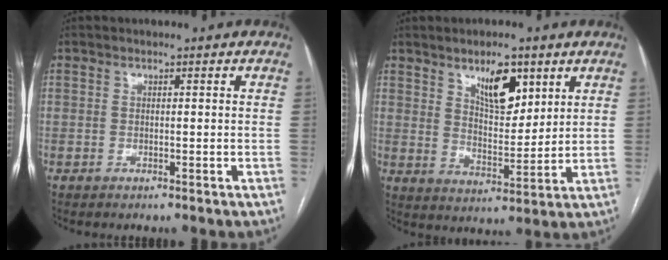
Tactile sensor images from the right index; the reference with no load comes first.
{"total": 8.4, "force": [4.8, 3.3, 6.1], "torque": [-0.103, -0.002, 0.086]}